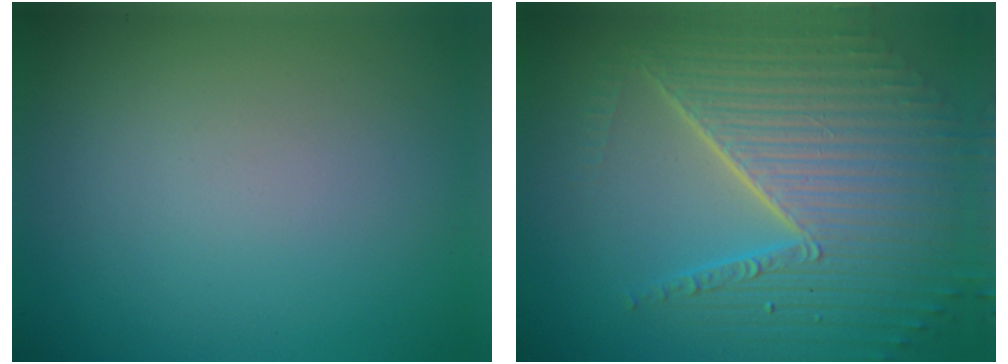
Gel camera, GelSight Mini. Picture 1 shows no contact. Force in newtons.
{"total": 9.5, "press": 6.0, "slide": 7.4}